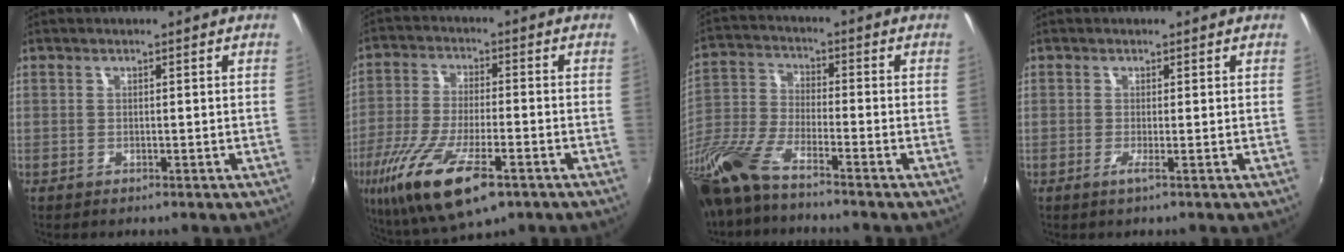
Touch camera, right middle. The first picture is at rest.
{"total": 17.7, "force": [-9.0, 5.9, 14.1], "torque": [-0.292, -0.055, -0.162]}
{"total": 15.3, "force": [-11.7, 2.6, 9.4], "torque": [-0.217, -0.030, -0.237]}
{"total": 1.0, "force": [-0.3, -0.4, 0.8], "torque": [-0.017, -0.006, -0.008]}